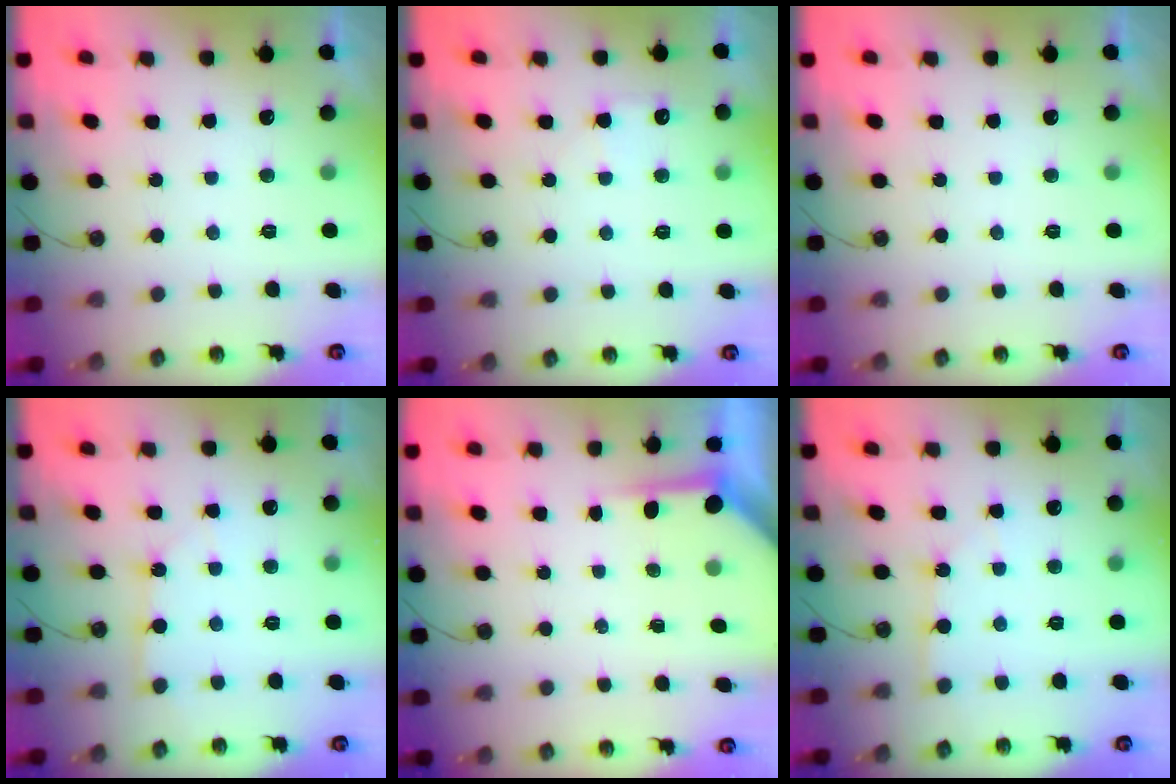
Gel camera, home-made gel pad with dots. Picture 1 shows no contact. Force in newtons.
{"total": 4.7, "press": 4.6, "slide": 0.6}
{"total": 0.0}
{"total": 3.6, "press": 3.5, "slide": 0.5}
{"total": 3.9, "press": 3.9, "slide": 0.4}
{"total": 2.3, "press": 2.3, "slide": 0.3}